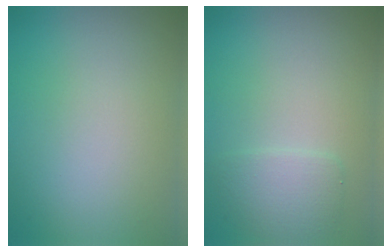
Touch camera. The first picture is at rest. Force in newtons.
{"total": 2.0, "press": 2.0, "slide": 0.2}